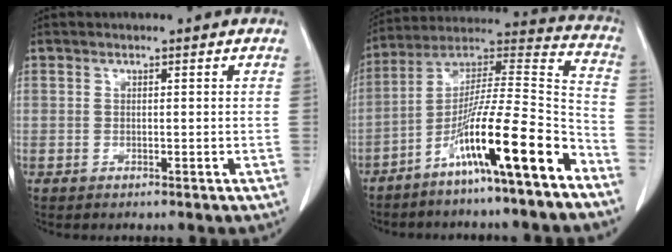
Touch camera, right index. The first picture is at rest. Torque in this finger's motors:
{"motor_torque": [1.43, -0.71, 0.76, 0.21]}